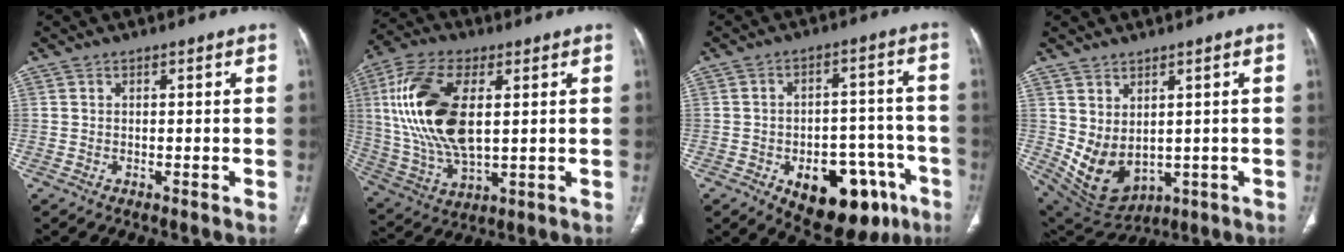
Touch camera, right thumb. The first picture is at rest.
{"total": 19.4, "force": [3.4, 9.6, 16.6], "torque": [-0.349, -0.008, 0.068]}
{"total": 17.8, "force": [-8.2, 10.0, 12.3], "torque": [-0.129, 0.047, -0.098]}
{"total": 9.6, "force": [0.5, 6.5, 7.0], "torque": [-0.115, -0.014, 0.046]}